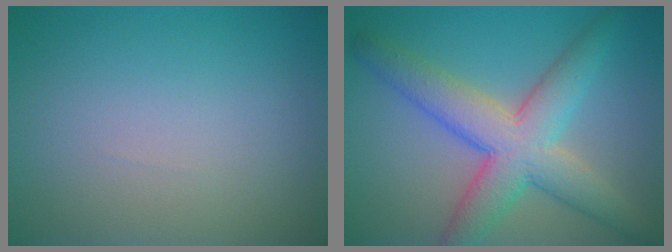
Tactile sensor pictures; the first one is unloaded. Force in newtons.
{"total": 7.4, "press": 7.4, "slide": 0.4}